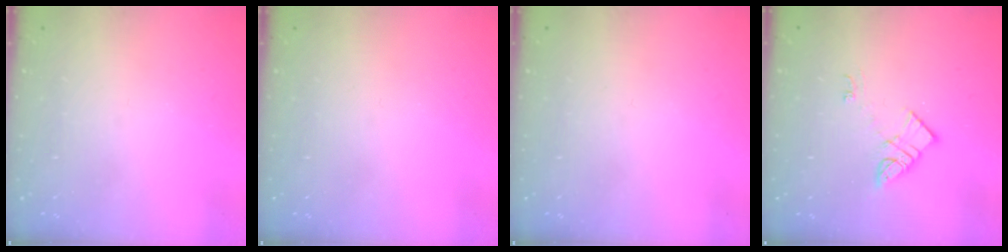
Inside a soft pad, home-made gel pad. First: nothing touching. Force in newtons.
{"total": 0.0}
{"total": 0.0}
{"total": 6.4, "press": 6.4, "slide": 0.6}